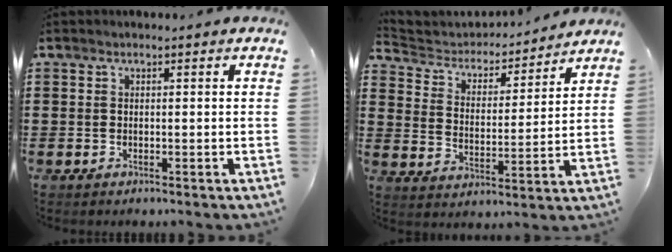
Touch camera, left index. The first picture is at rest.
{"total": 3.5, "force": [3.3, 1.2, 0.3], "torque": [-0.031, -0.026, 0.048]}